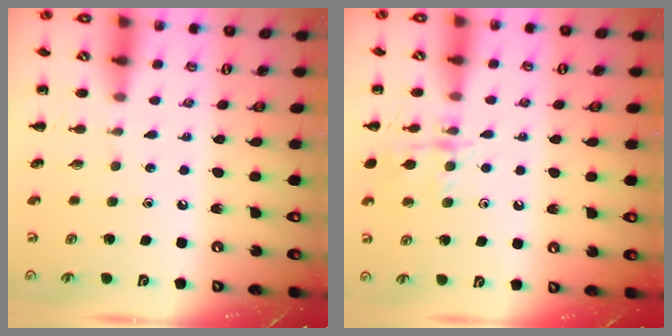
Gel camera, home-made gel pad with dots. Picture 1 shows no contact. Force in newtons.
{"total": 11.2, "press": 11.1, "slide": 0.7}